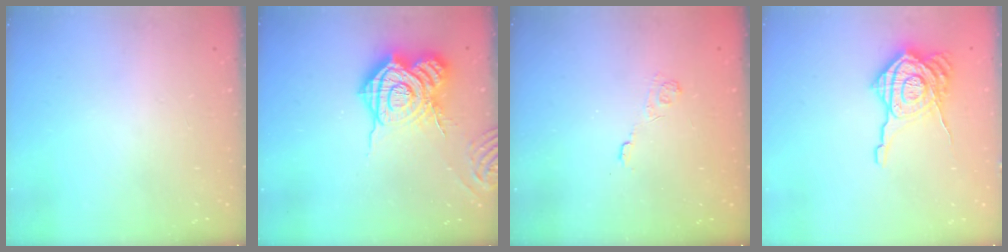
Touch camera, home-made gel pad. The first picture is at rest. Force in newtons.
{"total": 18.9, "press": 18.8, "slide": 1.3}
{"total": 3.0, "press": 2.6, "slide": 1.5}
{"total": 15.4, "press": 15.3, "slide": 1.0}